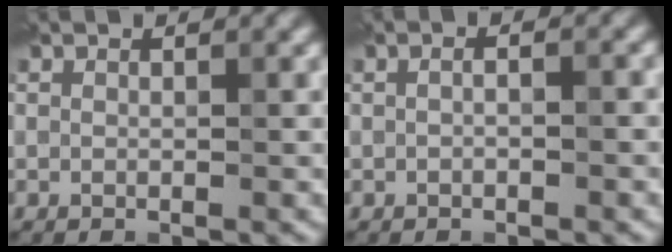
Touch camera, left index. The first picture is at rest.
{"total": 1.9, "force": [0.2, 1.0, 1.6], "torque": [-0.006, 0.001, -0.015]}